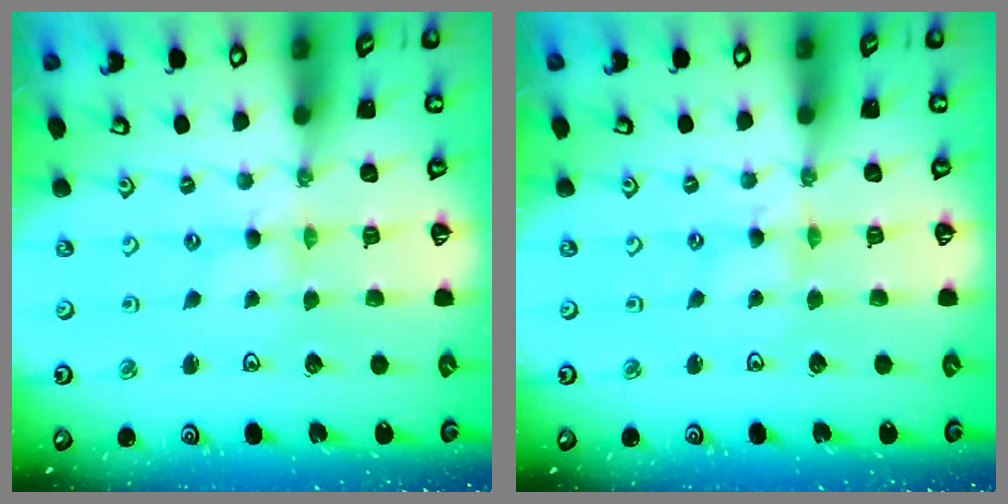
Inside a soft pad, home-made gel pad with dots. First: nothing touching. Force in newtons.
{"total": 0.7, "press": 0.6, "slide": 0.2}